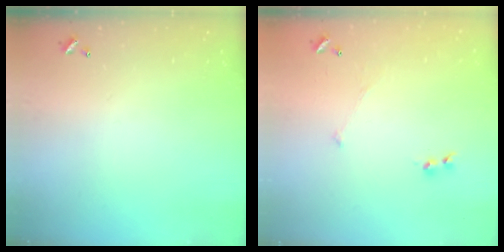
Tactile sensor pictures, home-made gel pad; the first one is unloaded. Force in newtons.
{"total": 4.8, "press": 4.7, "slide": 0.8}